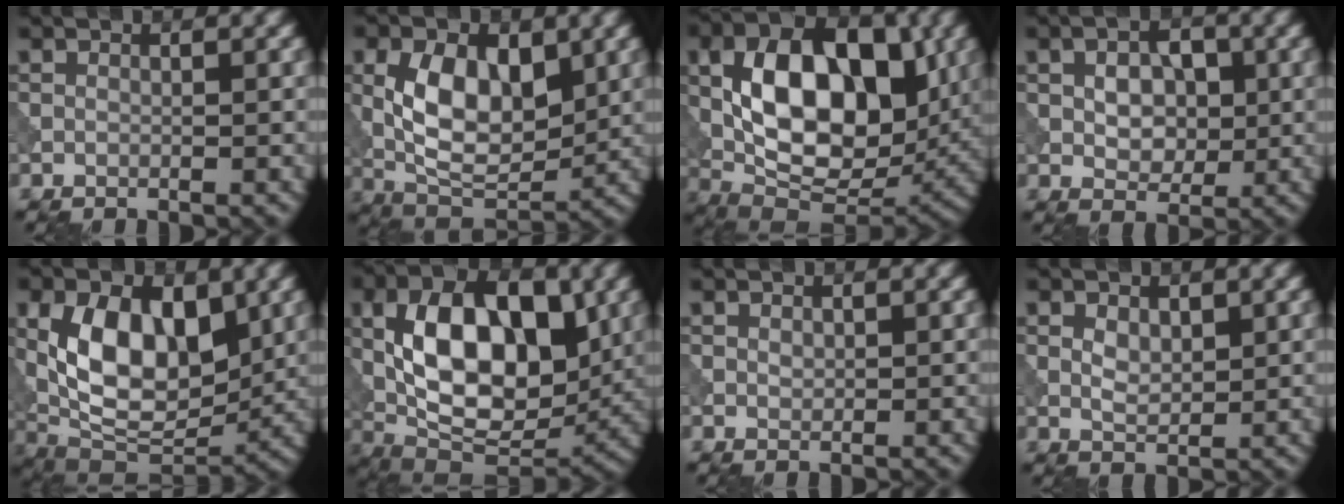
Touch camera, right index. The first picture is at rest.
{"total": 8.0, "force": [1.3, 4.6, 6.5], "torque": [-0.120, -0.004, 0.021]}
{"total": 11.8, "force": [1.7, 6.8, 9.5], "torque": [-0.146, 0.002, 0.025]}
{"total": 4.4, "force": [0.5, 3.0, 3.2], "torque": [-0.051, 0.001, 0.005]}
{"total": 10.5, "force": [1.8, 6.2, 8.2], "torque": [-0.146, -0.007, 0.025]}
{"total": 12.4, "force": [1.5, 6.9, 10.2], "torque": [-0.154, 0.004, 0.020]}
{"total": 0.6, "force": [0.2, 0.4, 0.3], "torque": [-0.006, 0.000, 0.005]}
{"total": 2.0, "force": [0.7, 1.3, 1.5], "torque": [-0.029, -0.002, 0.014]}